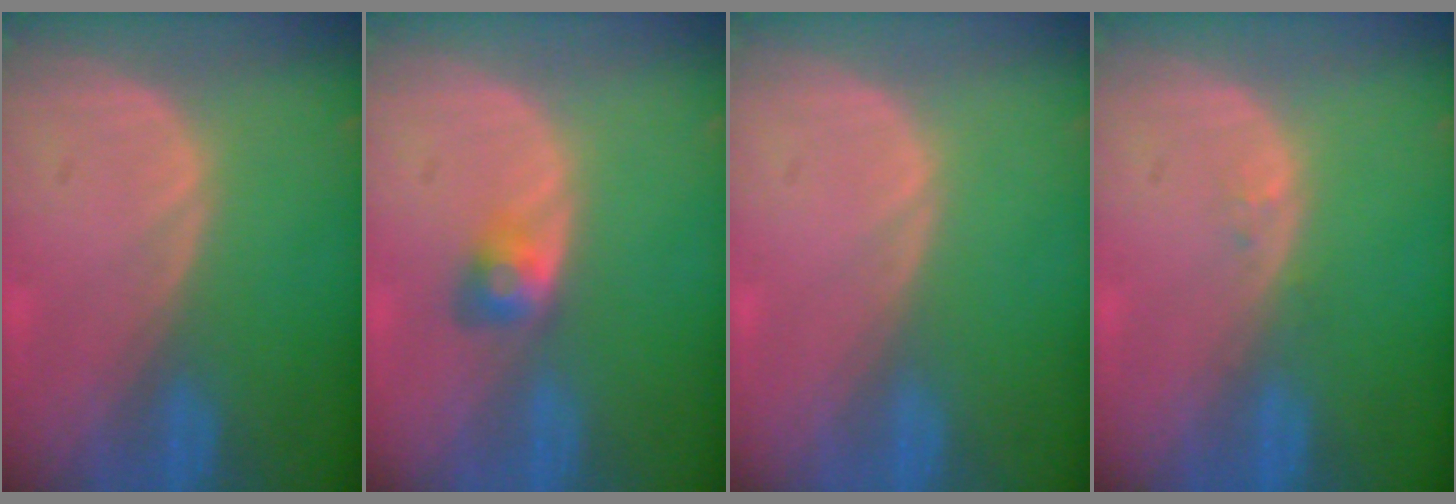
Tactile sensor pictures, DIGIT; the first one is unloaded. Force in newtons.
{"total": 2.8, "press": 2.6, "slide": 1.2}
{"total": 0.0}
{"total": 0.6, "press": 0.6, "slide": 0.1}